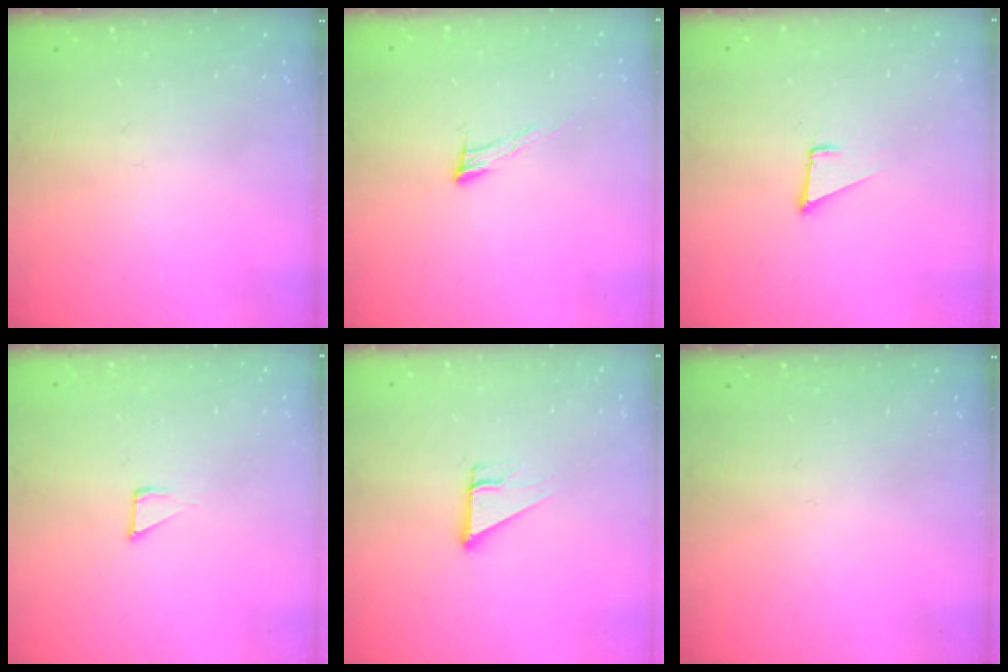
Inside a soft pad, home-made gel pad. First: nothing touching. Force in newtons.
{"total": 6.4, "press": 6.4, "slide": 0.4}
{"total": 1.7, "press": 1.7, "slide": 0.1}
{"total": 4.8, "press": 4.8, "slide": 0.4}
{"total": 4.2, "press": 4.2, "slide": 0.3}
{"total": 0.0}